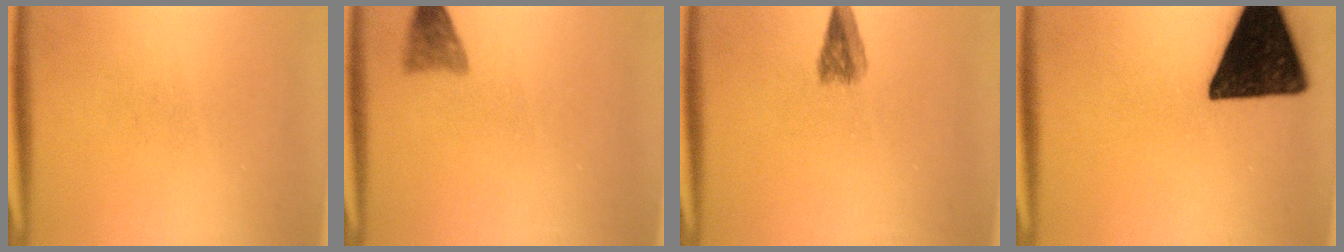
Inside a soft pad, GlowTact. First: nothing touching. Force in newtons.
{"total": 2.4}
{"total": 3.0}
{"total": 17.6}